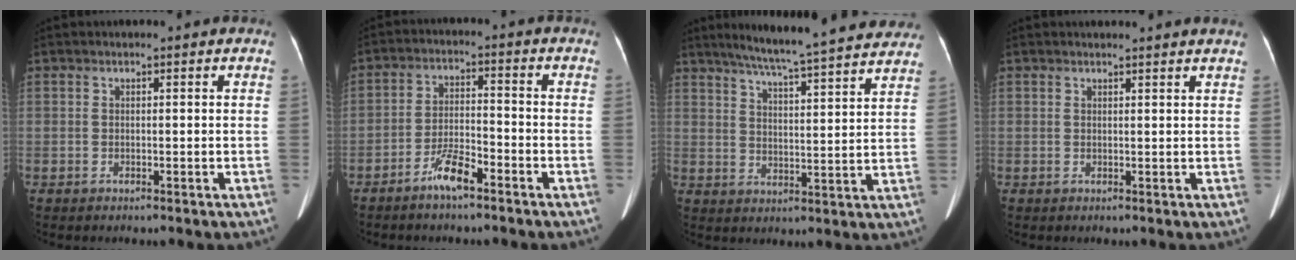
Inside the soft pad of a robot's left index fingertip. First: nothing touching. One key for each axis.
{"total": 5.5, "fx": -4.0, "fy": 0.9, "fz": 3.7, "tx": -0.078, "ty": 0.000, "tz": -0.075}
{"total": 22.2, "fx": 19.6, "fy": 1.3, "fz": 10.3, "tx": -0.157, "ty": -0.003, "tz": 0.256}
{"total": 4.3, "fx": 4.1, "fy": -0.2, "fz": 1.1, "tx": -0.011, "ty": 0.010, "tz": 0.036}